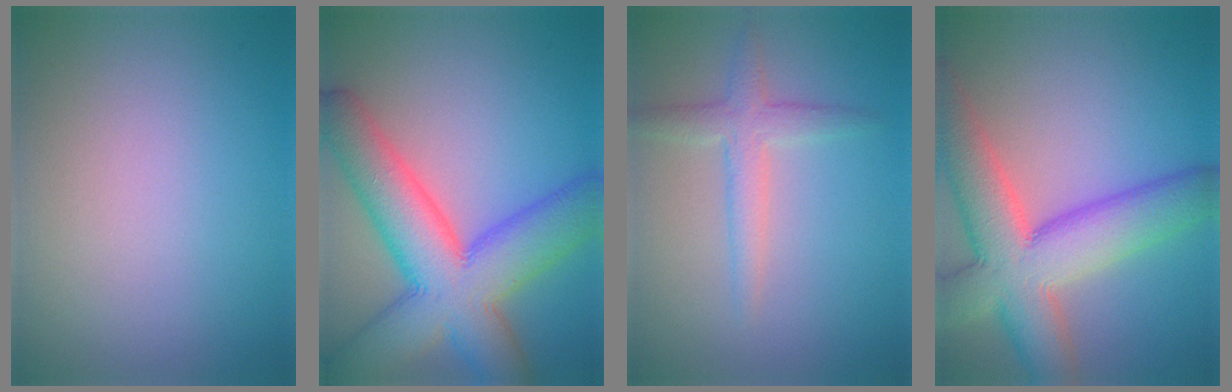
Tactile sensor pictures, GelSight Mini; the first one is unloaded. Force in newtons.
{"total": 11.3, "press": 11.3, "slide": 0.2}
{"total": 2.7, "press": 2.7, "slide": 0.0}
{"total": 10.2, "press": 10.1, "slide": 0.8}